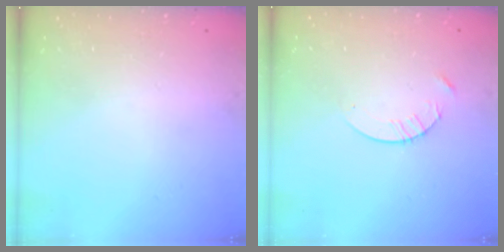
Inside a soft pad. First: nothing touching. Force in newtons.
{"total": 3.8, "press": 3.7, "slide": 0.5}